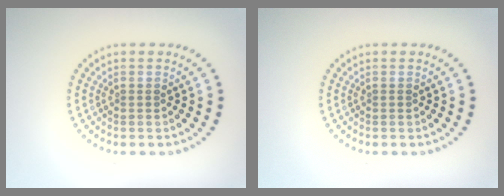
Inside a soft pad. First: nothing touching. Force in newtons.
{"total": 0.0}